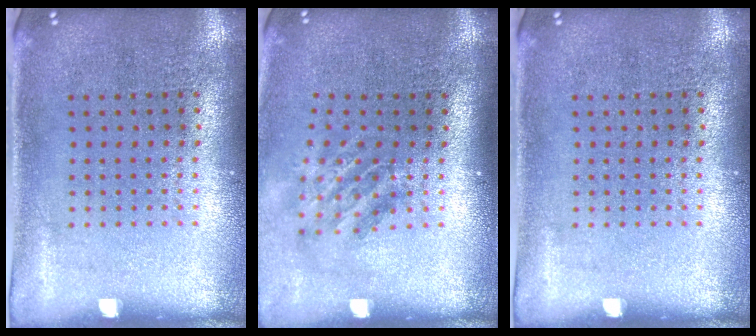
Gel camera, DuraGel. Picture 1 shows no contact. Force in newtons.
{"total": 1.8, "press": 1.3, "slide": 1.3}
{"total": 0.0}